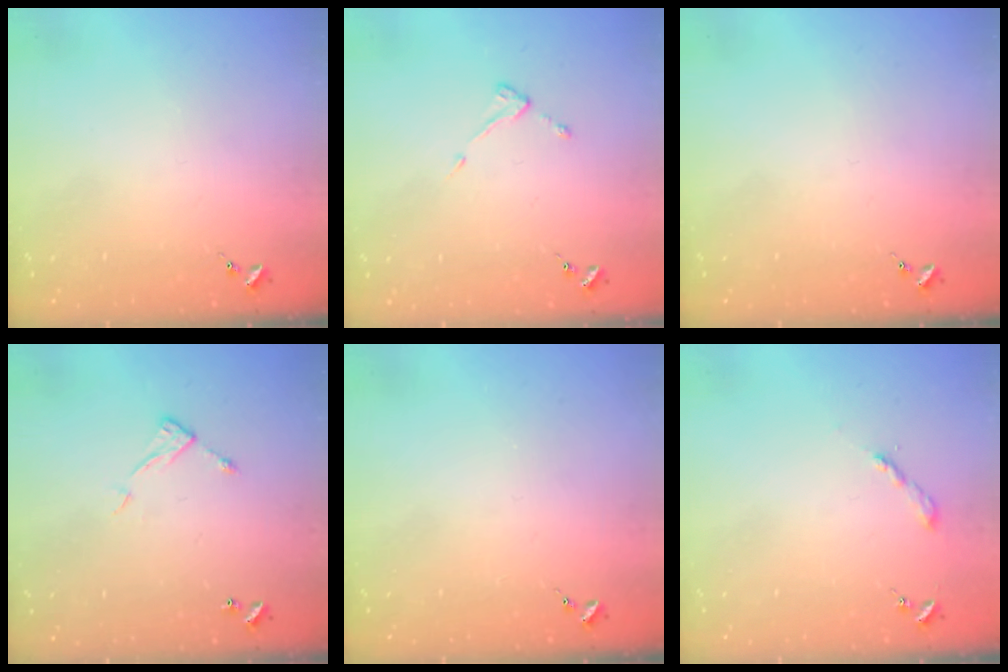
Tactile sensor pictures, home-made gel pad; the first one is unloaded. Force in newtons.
{"total": 3.8, "press": 3.8, "slide": 0.3}
{"total": 0.0}
{"total": 6.5, "press": 6.5, "slide": 0.3}
{"total": 0.0}
{"total": 2.0, "press": 2.0, "slide": 0.2}